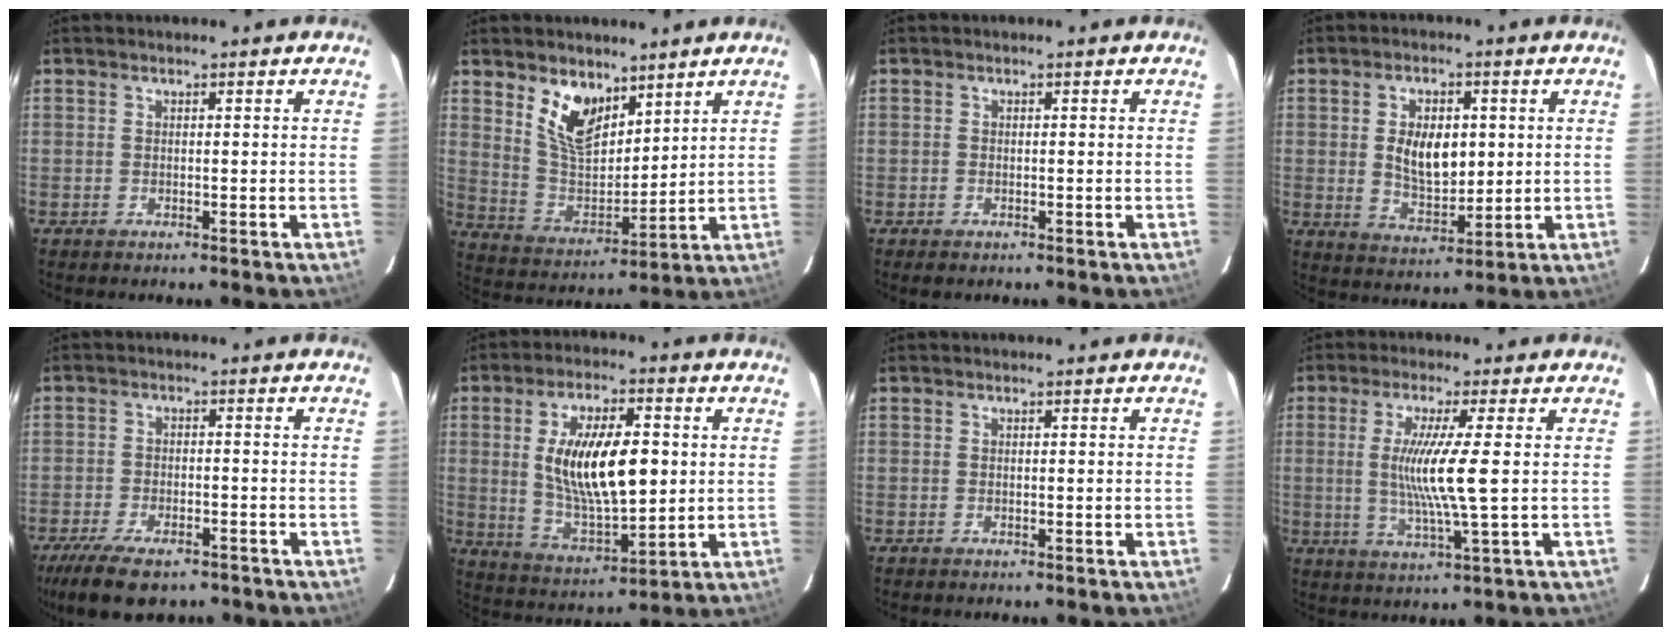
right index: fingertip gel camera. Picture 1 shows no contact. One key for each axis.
{"total": 11.0, "fx": 6.8, "fy": 5.8, "fz": 6.3, "tx": -0.119, "ty": 0.001, "tz": 0.140}
{"total": 0.9, "fx": -0.6, "fy": 0.5, "fz": 0.3, "tx": -0.006, "ty": -0.002, "tz": -0.011}
{"total": 9.1, "fx": 1.1, "fy": 5.2, "fz": 7.4, "tx": -0.135, "ty": 0.002, "tz": 0.030}
{"total": 12.2, "fx": -9.0, "fy": 4.8, "fz": 6.7, "tx": -0.157, "ty": -0.028, "tz": -0.150}
{"total": 16.3, "fx": 1.9, "fy": 6.6, "fz": 14.8, "tx": -0.267, "ty": -0.003, "tz": 0.045}
{"total": 0.0}
{"total": 9.0, "fx": 0.5, "fy": -0.7, "fz": 8.9, "tx": -0.170, "ty": -0.016, "tz": 0.011}